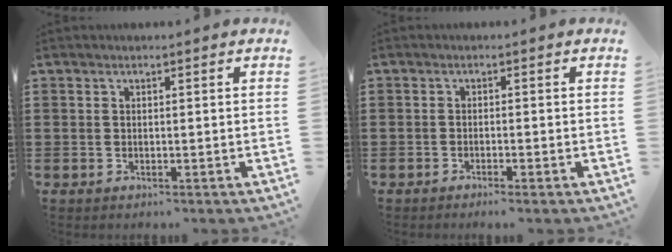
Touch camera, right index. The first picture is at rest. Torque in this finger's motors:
{"motor_torque": [0.36, -0.12, 0.12, 0.03]}